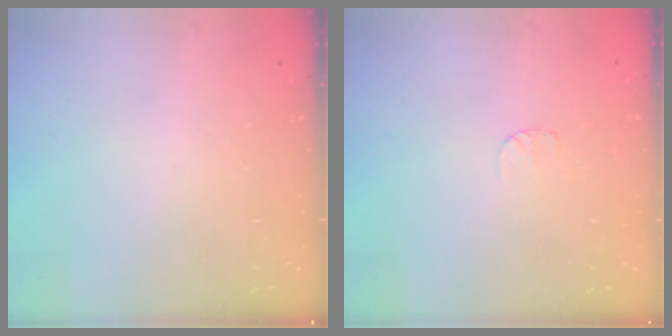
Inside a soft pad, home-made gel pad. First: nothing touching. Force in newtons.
{"total": 4.0, "press": 4.0, "slide": 0.3}